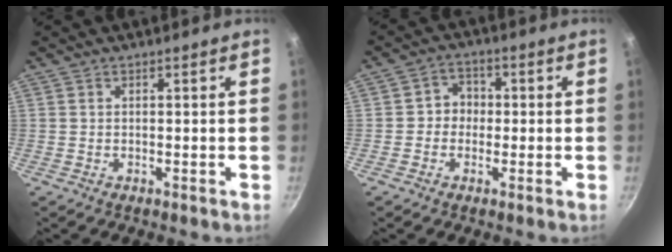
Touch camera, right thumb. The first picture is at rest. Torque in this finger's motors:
{"motor_torque": [-0.54, 0.00, -0.17, 0.06, 0.02]}